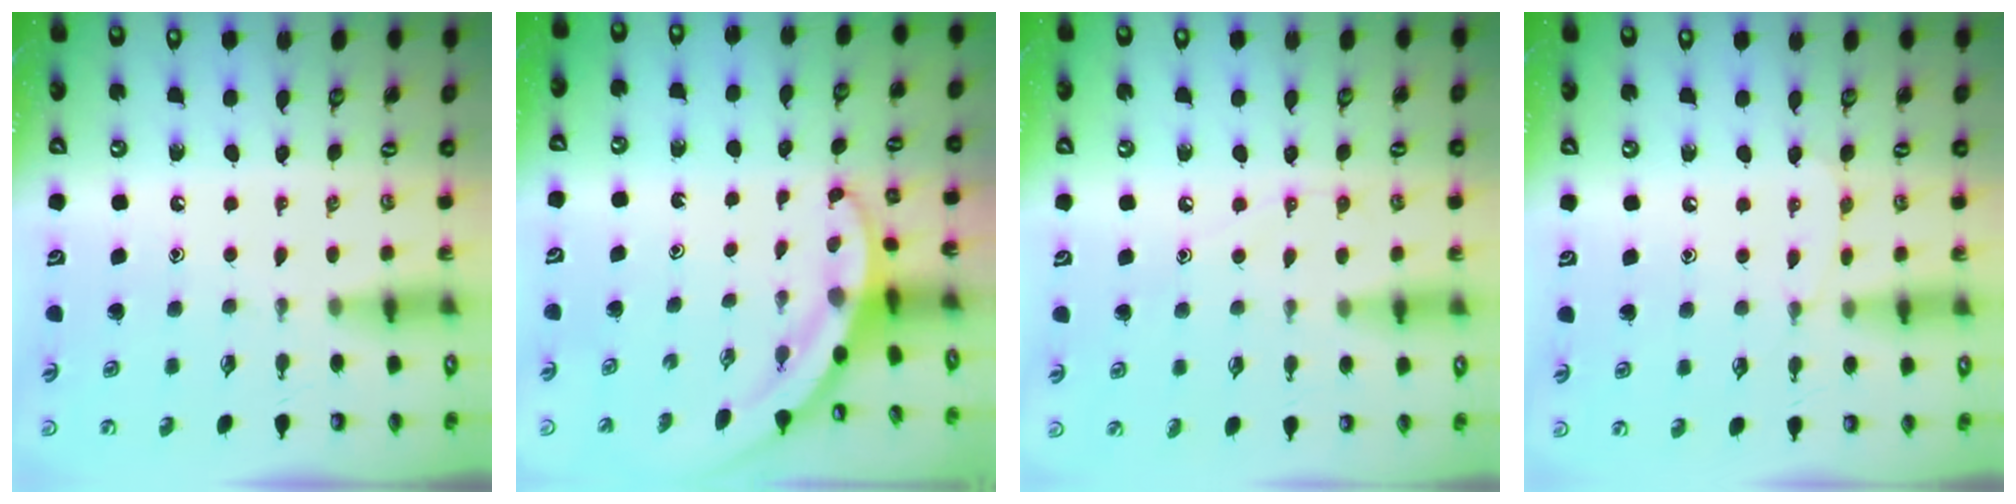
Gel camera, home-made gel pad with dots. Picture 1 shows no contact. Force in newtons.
{"total": 3.4, "press": 3.4, "slide": 0.1}
{"total": 6.5, "press": 6.4, "slide": 0.7}
{"total": 6.4, "press": 6.3, "slide": 0.7}